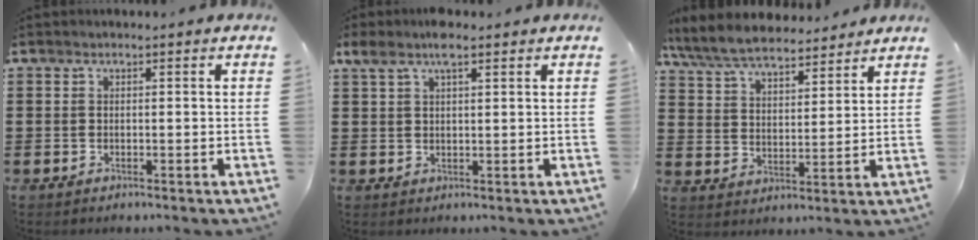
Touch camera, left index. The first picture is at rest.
{"total": 4.4, "force": [2.8, 1.2, 3.1], "torque": [-0.066, 0.006, 0.050]}
{"total": 7.7, "force": [7.1, 1.4, 2.6], "torque": [-0.077, -0.028, 0.129]}